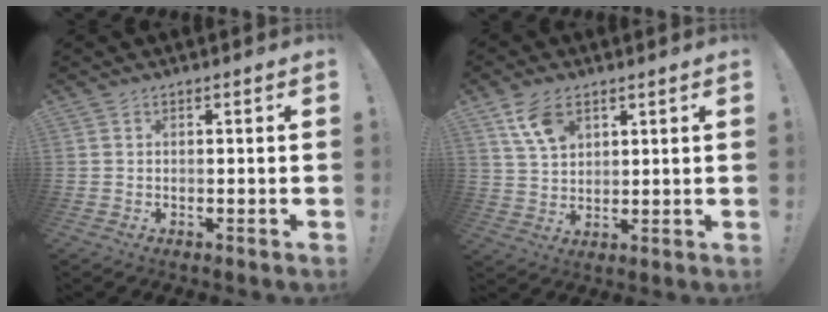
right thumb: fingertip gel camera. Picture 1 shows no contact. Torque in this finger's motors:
{"motor_torque": [0.54, 0.54, 0.06, 0.19, 0.03]}